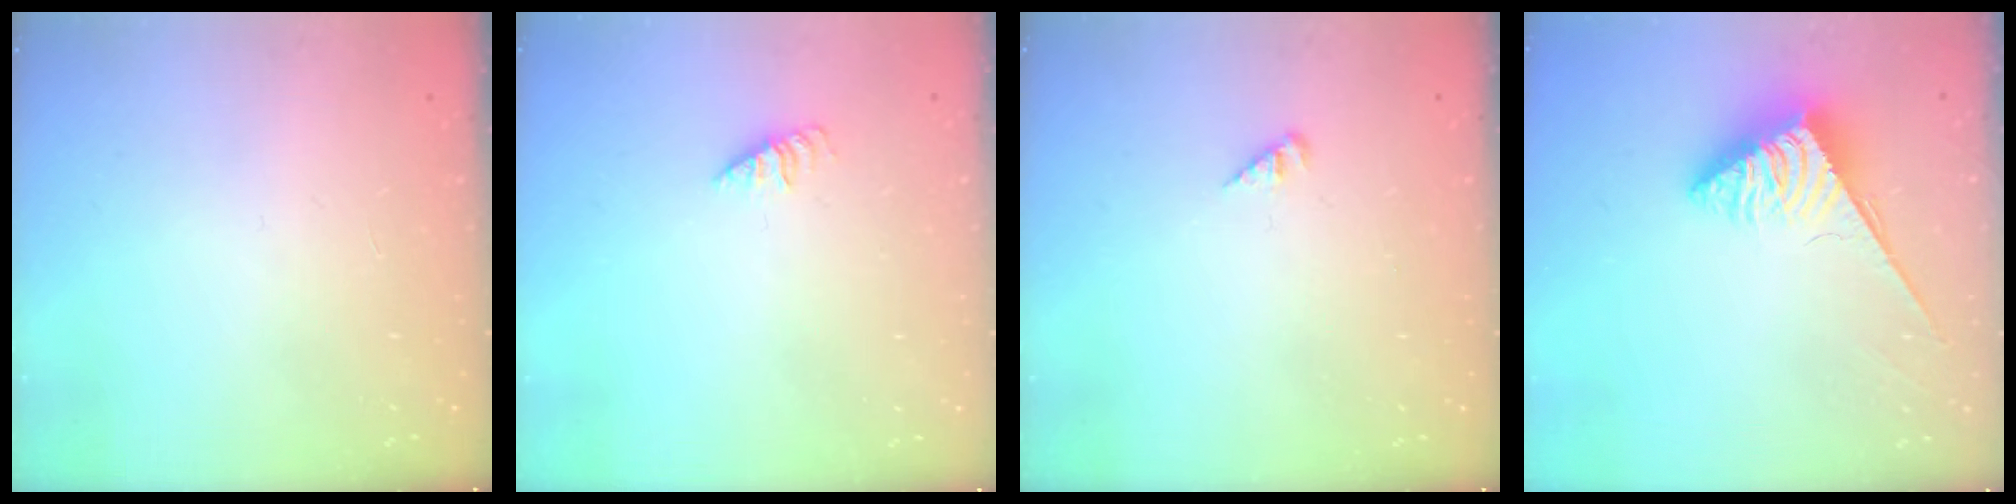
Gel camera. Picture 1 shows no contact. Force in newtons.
{"total": 0.6, "press": 0.6, "slide": 0.2}
{"total": 3.0, "press": 2.9, "slide": 0.3}
{"total": 3.9, "press": 3.8, "slide": 0.6}